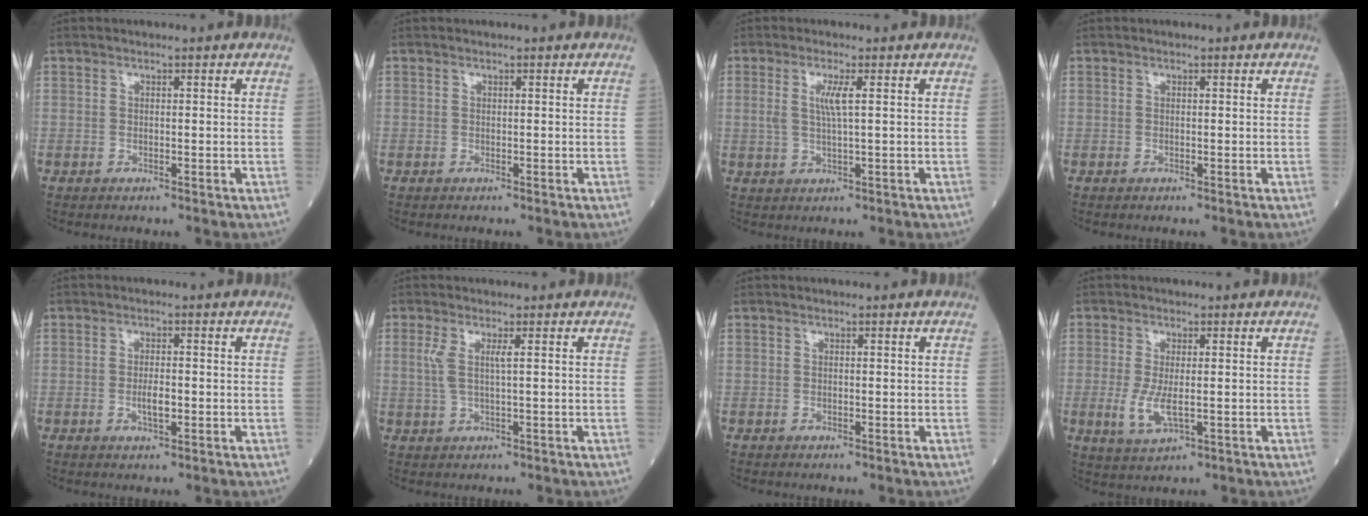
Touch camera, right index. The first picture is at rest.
{"total": 0.0}
{"total": 3.3, "force": [0.8, 0.0, 3.2], "torque": [-0.071, -0.001, 0.016]}
{"total": 0.0}
{"total": 2.5, "force": [-0.6, 0.7, 2.4], "torque": [-0.045, 0.001, -0.010]}
{"total": 2.8, "force": [0.7, 0.0, 2.7], "torque": [-0.068, 0.007, 0.018]}
{"total": 0.0}
{"total": 4.6, "force": [-0.7, 1.5, 4.3], "torque": [-0.094, -0.012, -0.008]}